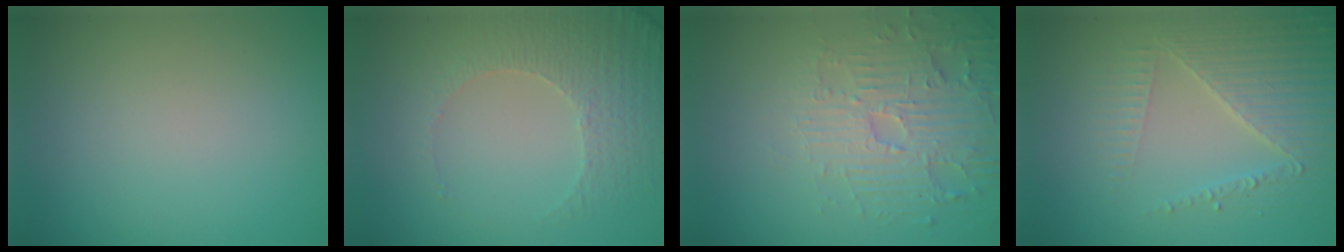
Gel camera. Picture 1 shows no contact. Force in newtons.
{"total": 4.8, "press": 3.5, "slide": 3.4}
{"total": 4.8, "press": 4.1, "slide": 2.6}
{"total": 4.1, "press": 4.0, "slide": 0.6}